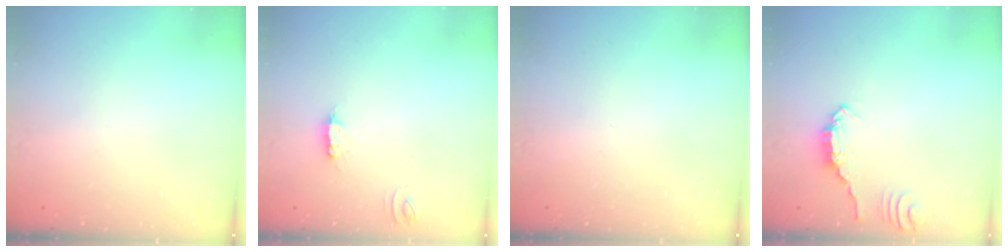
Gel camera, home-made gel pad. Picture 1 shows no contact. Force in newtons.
{"total": 5.6, "press": 5.5, "slide": 0.4}
{"total": 0.0}
{"total": 1.4, "press": 1.4, "slide": 0.3}